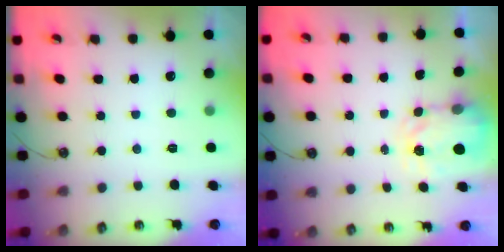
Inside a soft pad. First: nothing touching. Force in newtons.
{"total": 3.8, "press": 3.8, "slide": 0.5}